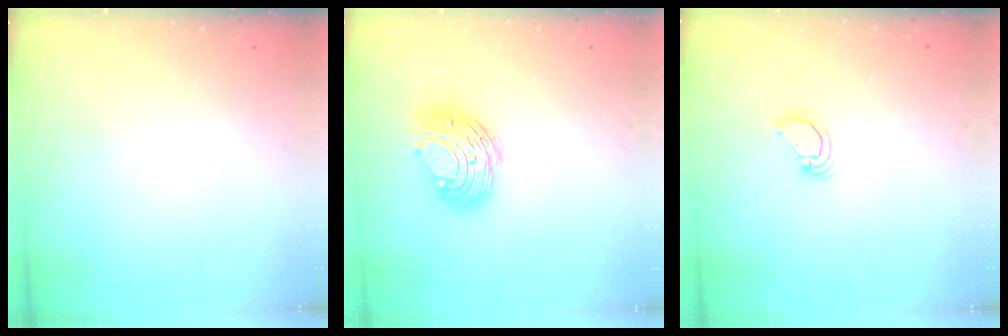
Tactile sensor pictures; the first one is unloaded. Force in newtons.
{"total": 10.4, "press": 10.4, "slide": 0.6}
{"total": 3.9, "press": 3.9, "slide": 0.4}